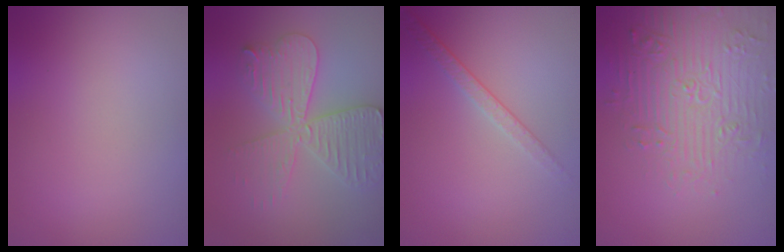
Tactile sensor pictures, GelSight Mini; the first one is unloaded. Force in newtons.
{"total": 5.7, "press": 5.6, "slide": 0.7}
{"total": 1.9, "press": 1.4, "slide": 1.3}
{"total": 5.2, "press": 5.1, "slide": 1.3}